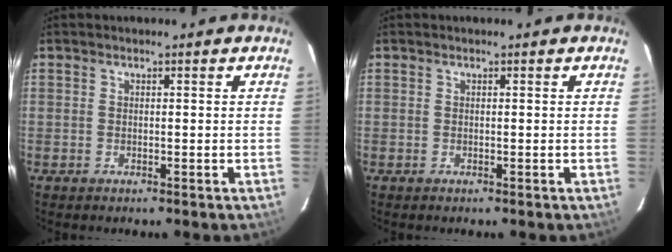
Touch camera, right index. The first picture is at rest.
{"total": 0.0}